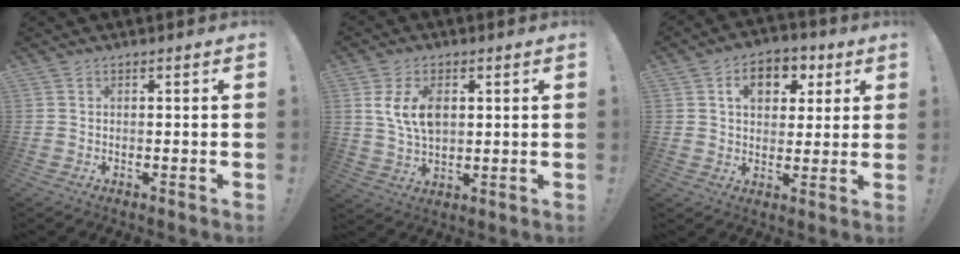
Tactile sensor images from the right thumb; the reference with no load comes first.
{"total": 9.5, "force": [2.5, 6.0, 6.9], "torque": [-0.130, -0.004, 0.044]}
{"total": 10.2, "force": [4.0, 7.5, 5.7], "torque": [-0.073, -0.006, 0.071]}